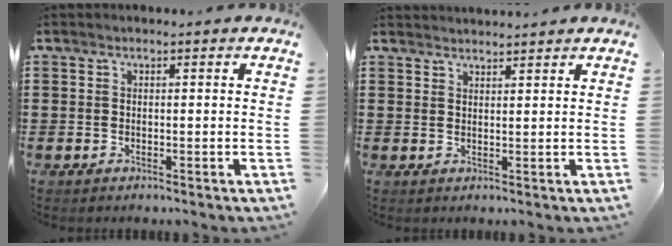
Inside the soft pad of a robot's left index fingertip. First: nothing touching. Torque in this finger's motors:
{"motor_torque": [-0.96, 1.16, 0.03, 0.01]}